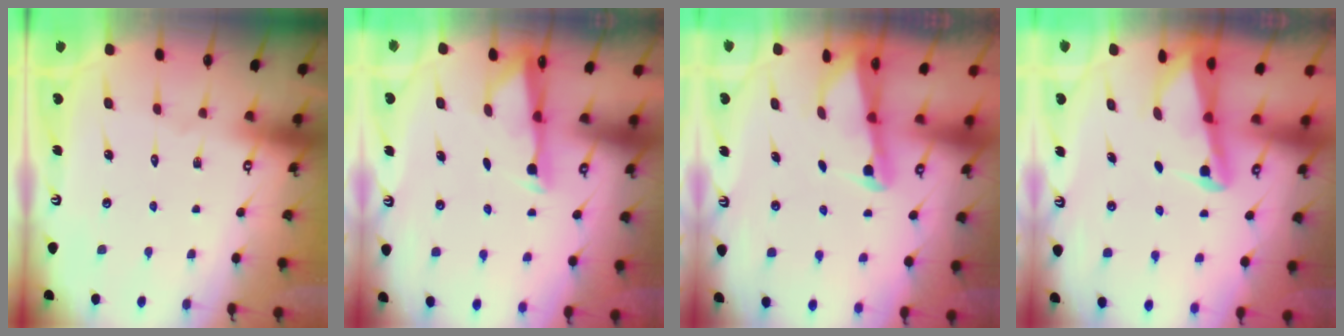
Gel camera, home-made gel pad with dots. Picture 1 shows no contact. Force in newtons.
{"total": 2.9, "press": 2.9, "slide": 0.6}
{"total": 1.8, "press": 1.8, "slide": 0.1}
{"total": 2.5, "press": 2.5, "slide": 0.6}